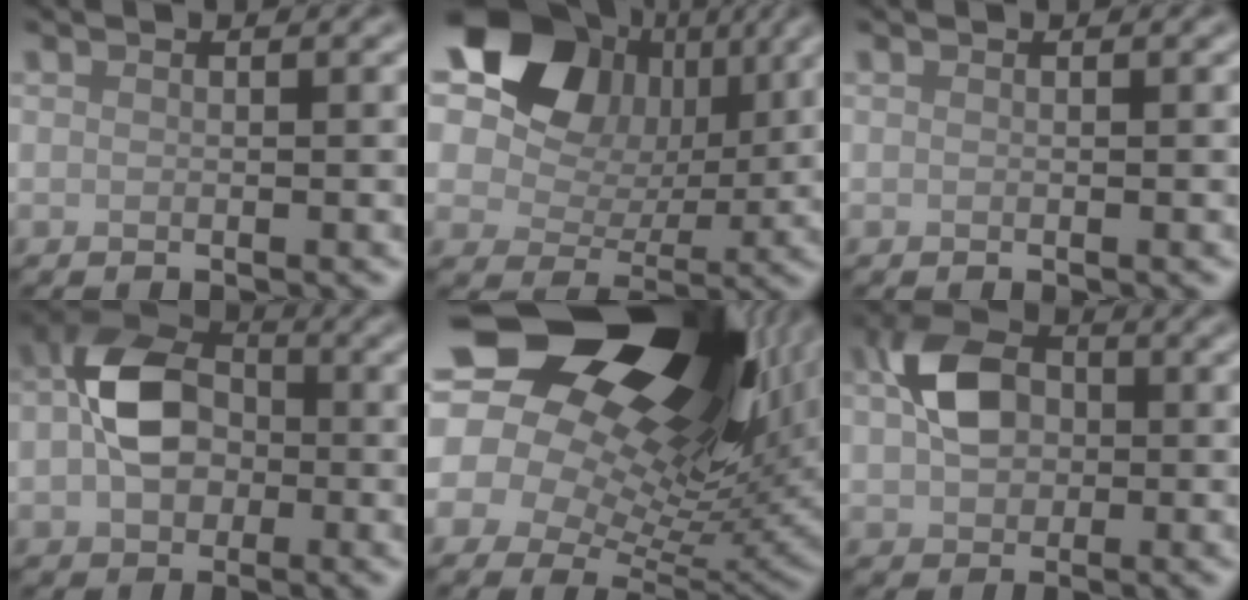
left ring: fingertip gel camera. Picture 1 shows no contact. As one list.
[{"total": 12.6, "force": [5.2, 8.9, 7.3], "torque": [-0.135, 0.021, 0.081]}, {"total": 0.0}, {"total": 6.8, "force": [-0.7, 4.9, 4.6], "torque": [-0.084, 0.012, -0.024]}, {"total": 22.9, "force": [10.2, 14.2, 14.9], "torque": [-0.291, 0.049, 0.176]}, {"total": 5.5, "force": [0.4, 4.1, 3.6], "torque": [-0.070, 0.011, -0.003]}]